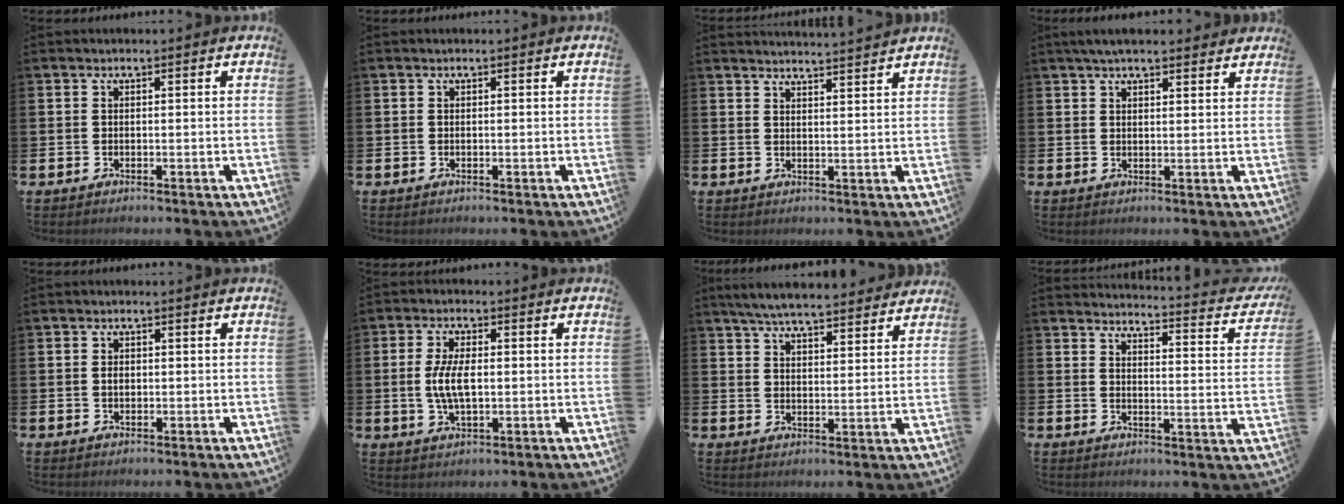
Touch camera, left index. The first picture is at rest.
{"total": 0.0}
{"total": 3.6, "force": [3.5, -0.5, -0.1], "torque": [0.001, -0.026, 0.062]}
{"total": 3.7, "force": [3.3, 0.8, 1.5], "torque": [-0.032, -0.004, 0.060]}
{"total": 1.2, "force": [0.1, 0.9, 0.9], "torque": [-0.006, 0.002, -0.003]}
{"total": 5.9, "force": [0.2, 2.6, 5.3], "torque": [-0.111, 0.003, -0.003]}
{"total": 6.3, "force": [6.1, 0.5, 1.4], "torque": [-0.042, -0.034, 0.110]}
{"total": 3.5, "force": [3.3, 0.2, 0.9], "torque": [-0.008, -0.046, 0.043]}